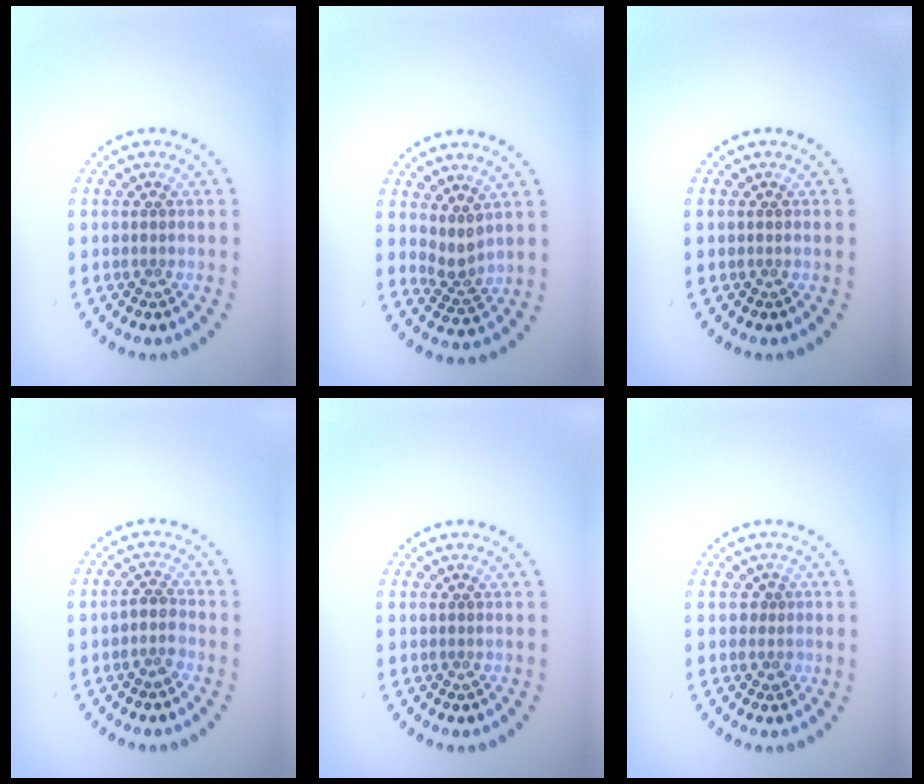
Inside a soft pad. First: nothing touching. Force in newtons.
{"total": 2.2, "press": 1.6, "slide": 1.5}
{"total": 0.0}
{"total": 1.8, "press": 1.5, "slide": 1.0}
{"total": 0.0}
{"total": 1.1, "press": 0.9, "slide": 0.7}